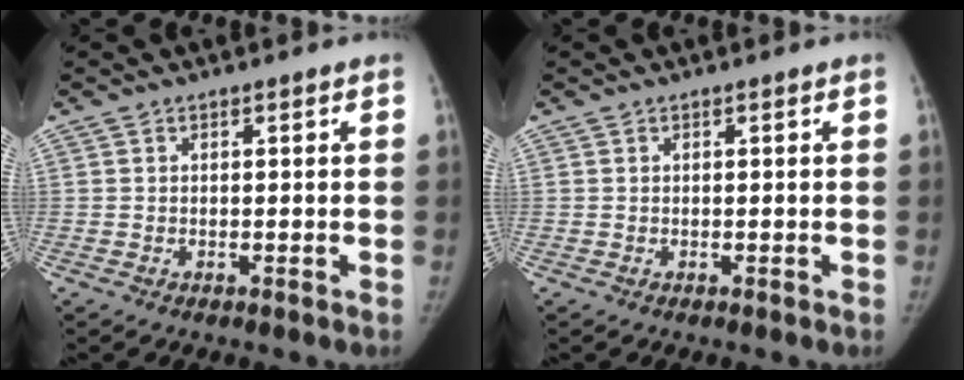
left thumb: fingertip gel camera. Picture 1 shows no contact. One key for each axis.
{"total": 0.0}